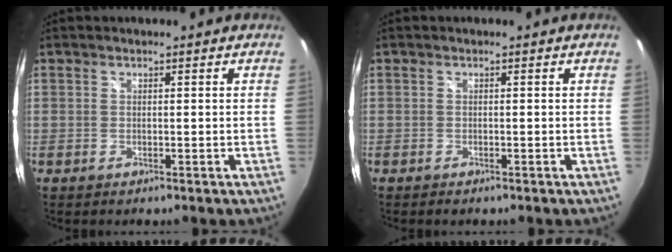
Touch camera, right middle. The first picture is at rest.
{"total": 0.7, "force": [-0.6, 0.3, 0.2], "torque": [-0.007, -0.004, -0.013]}